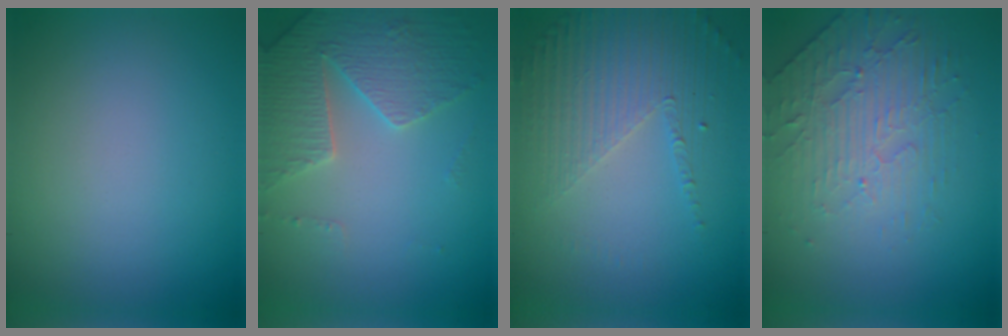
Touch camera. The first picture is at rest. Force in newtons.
{"total": 4.5, "press": 3.8, "slide": 2.4}
{"total": 4.5, "press": 3.2, "slide": 3.2}
{"total": 4.6, "press": 3.3, "slide": 3.1}